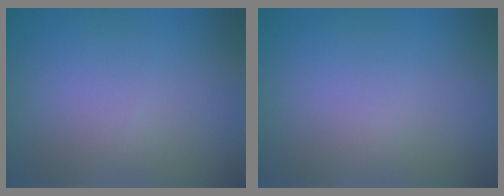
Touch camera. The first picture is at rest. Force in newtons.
{"total": 0.0}